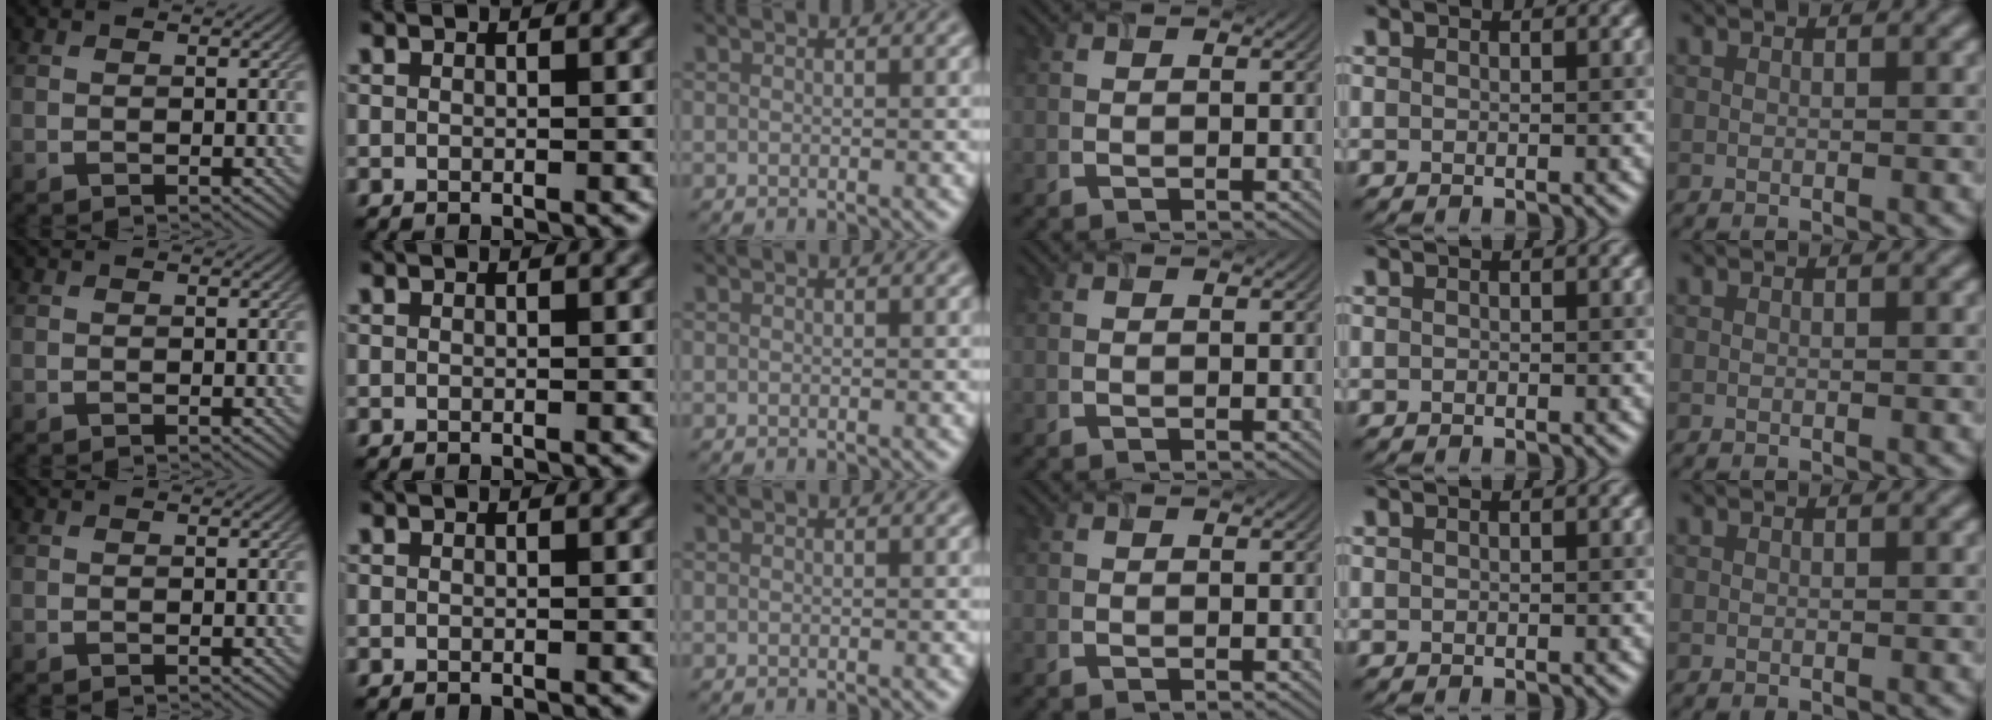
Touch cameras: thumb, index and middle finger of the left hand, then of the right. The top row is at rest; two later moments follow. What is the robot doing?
{"motion": "insert", "object": "airpods case & airpods"}